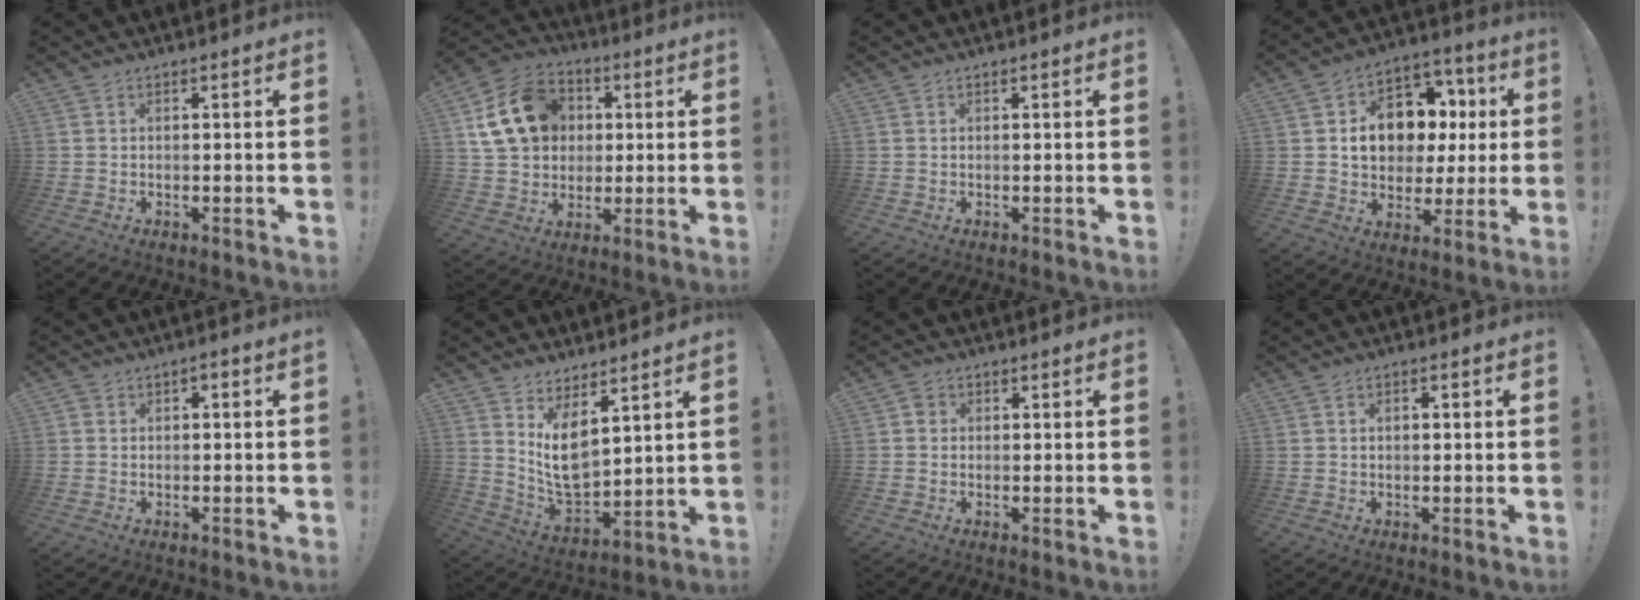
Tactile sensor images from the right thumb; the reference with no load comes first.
{"total": 17.4, "force": [4.8, 14.0, 9.1], "torque": [-0.135, 0.000, 0.101]}
{"total": 0.0}
{"total": 13.6, "force": [2.5, 10.8, 8.0], "torque": [-0.115, -0.006, 0.058]}
{"total": 1.7, "force": [-1.0, 1.2, 0.7], "torque": [-0.010, 0.010, -0.019]}
{"total": 11.2, "force": [5.9, 6.3, 7.1], "torque": [-0.125, -0.057, 0.117]}
{"total": 2.1, "force": [0.3, 1.9, 0.9], "torque": [-0.009, 0.003, 0.005]}
{"total": 1.3, "force": [0.0, 0.8, 1.0], "torque": [-0.015, 0.002, -0.002]}